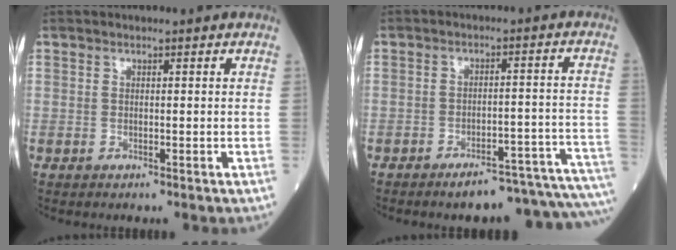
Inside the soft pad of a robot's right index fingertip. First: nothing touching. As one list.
[{"total": 14.6, "force": [-13.6, 0.9, 5.2], "torque": [-0.006, 0.029, -0.163]}]